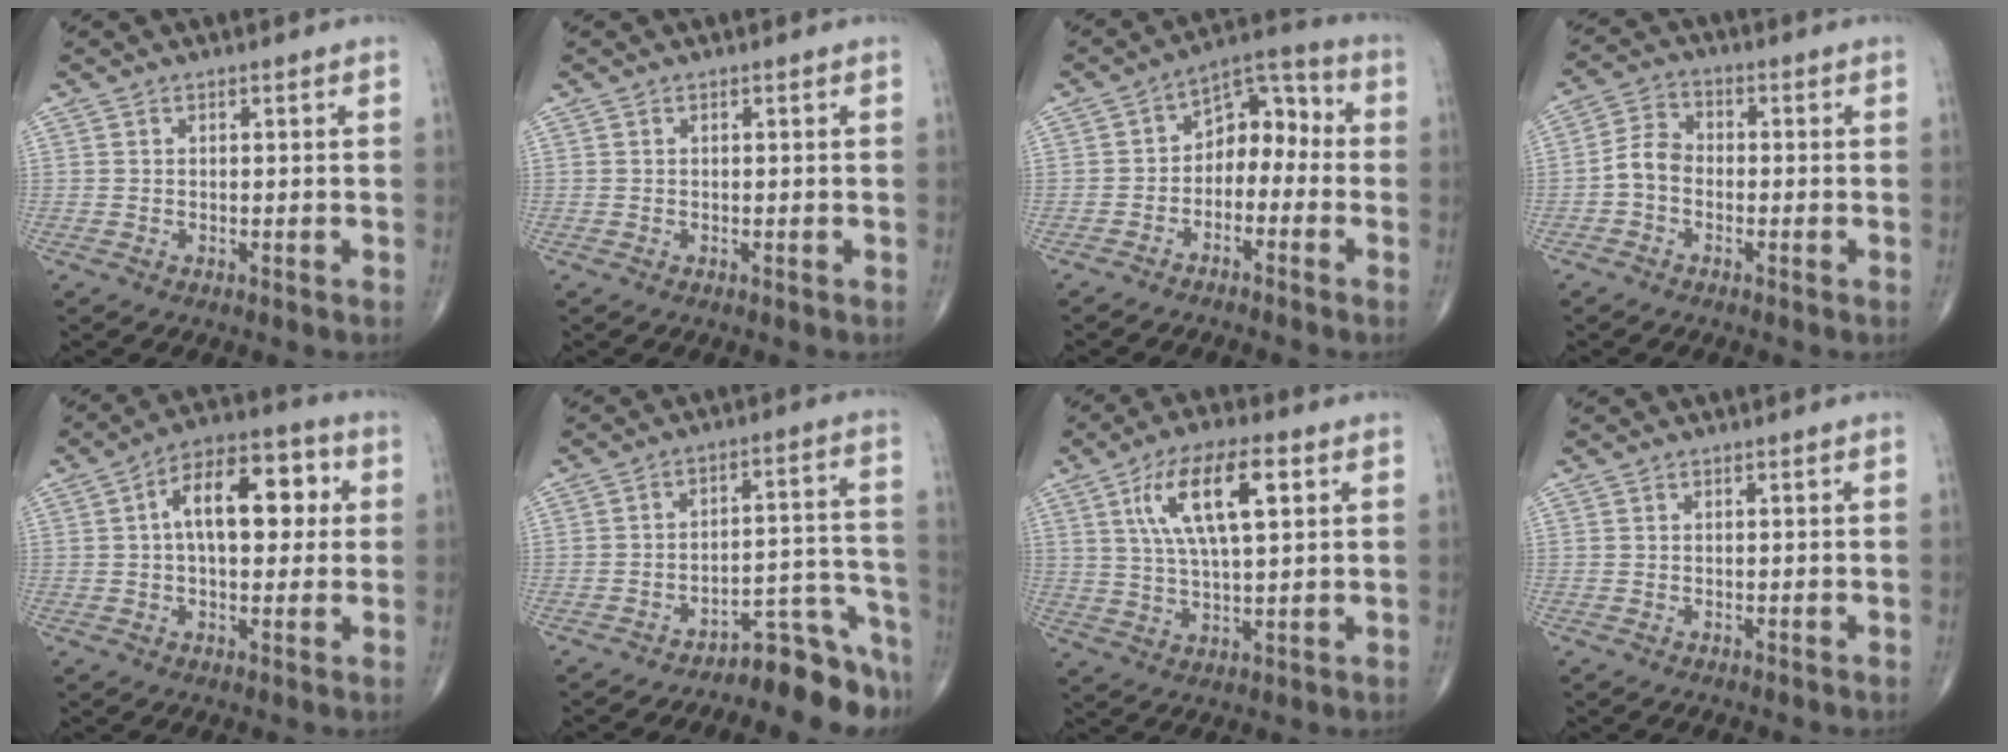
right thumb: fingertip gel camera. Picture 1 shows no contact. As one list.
[{"total": 0.0}, {"total": 8.9, "force": [-2.0, 6.1, 6.1], "torque": [-0.055, 0.055, -0.051]}, {"total": 5.0, "force": [-1.5, 3.7, 3.1], "torque": [-0.048, 0.018, -0.042]}, {"total": 14.5, "force": [2.5, 7.7, 12.0], "torque": [-0.161, 0.028, 0.030]}, {"total": 9.9, "force": [-9.5, 1.1, 2.5], "torque": [0.012, 0.127, -0.141]}, {"total": 13.5, "force": [4.6, 4.8, 11.7], "torque": [-0.205, 0.000, 0.082]}, {"total": 0.0}]